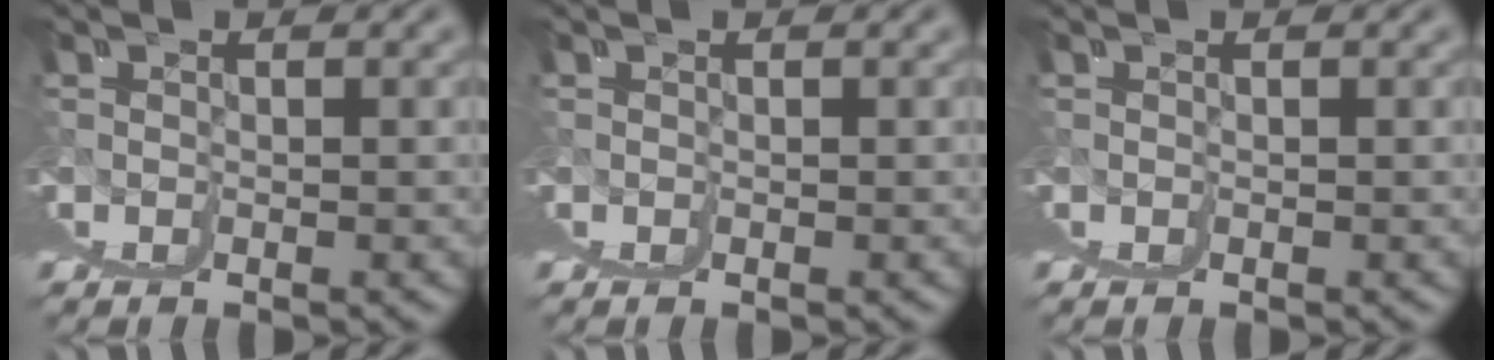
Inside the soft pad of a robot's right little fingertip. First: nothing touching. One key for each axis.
{"total": 0.0}
{"total": 0.0}